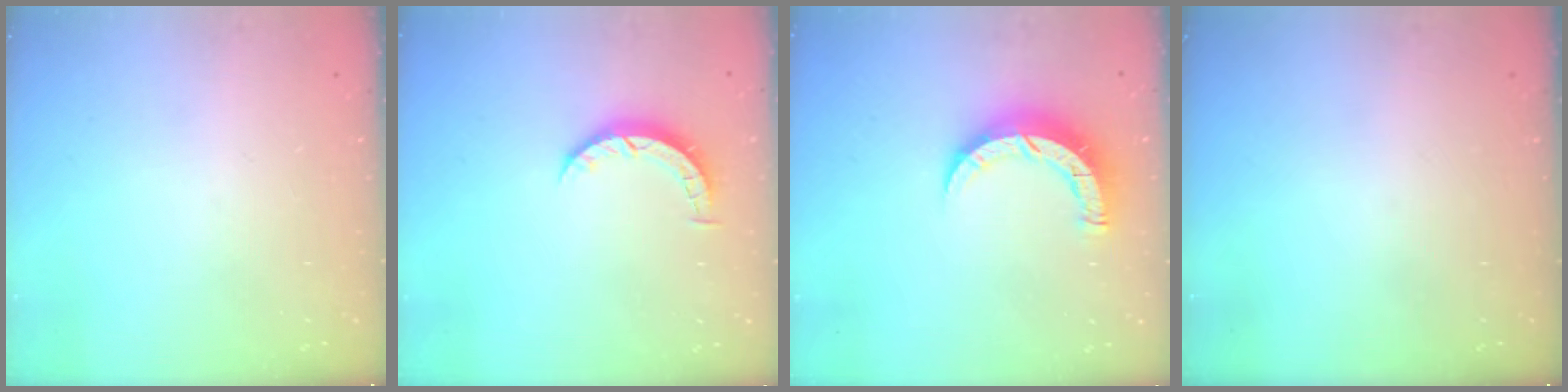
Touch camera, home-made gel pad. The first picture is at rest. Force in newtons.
{"total": 3.6, "press": 3.6, "slide": 0.4}
{"total": 7.9, "press": 7.9, "slide": 0.5}
{"total": 0.0}